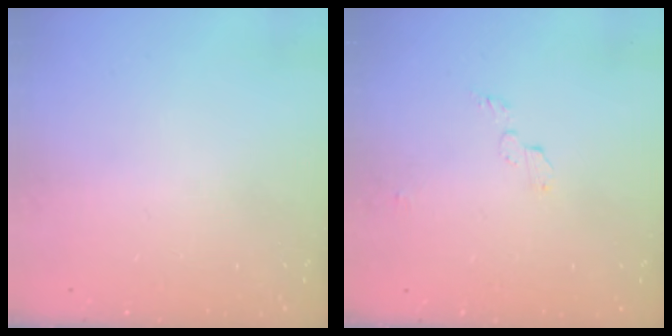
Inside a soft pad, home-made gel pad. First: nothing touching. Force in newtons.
{"total": 3.9, "press": 3.9, "slide": 0.4}